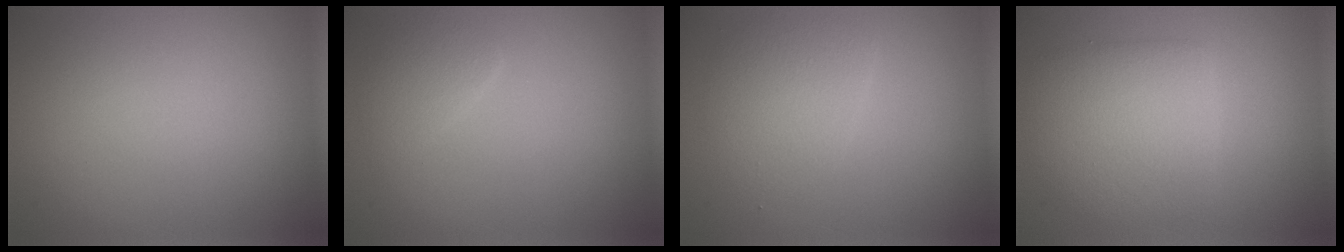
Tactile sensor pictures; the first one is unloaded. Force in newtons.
{"total": 1.8, "press": 1.8, "slide": 0.1}
{"total": 2.8, "press": 2.8, "slide": 0.1}
{"total": 4.8, "press": 4.8, "slide": 0.3}